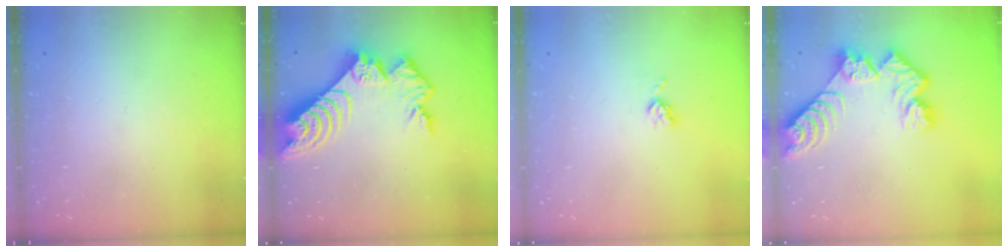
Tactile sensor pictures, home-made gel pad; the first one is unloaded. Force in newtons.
{"total": 12.8, "press": 12.8, "slide": 1.0}
{"total": 3.7, "press": 3.7, "slide": 0.4}
{"total": 12.8, "press": 12.7, "slide": 1.2}